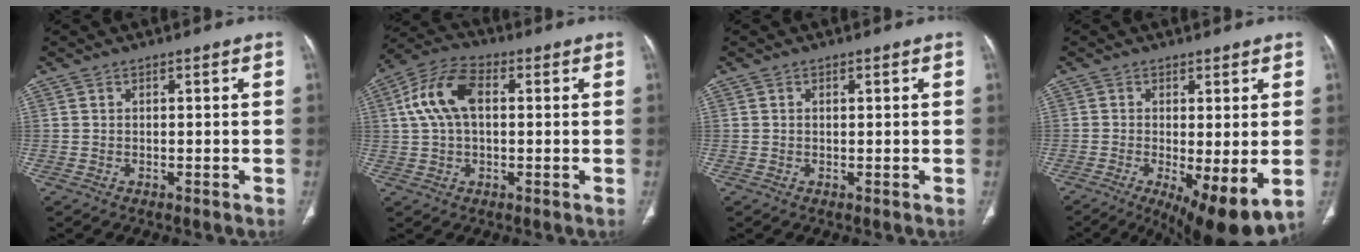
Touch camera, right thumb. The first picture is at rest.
{"total": 10.7, "force": [1.8, 6.2, 8.5], "torque": [-0.174, 0.028, 0.030]}
{"total": 0.6, "force": [0.2, 0.3, 0.4], "torque": [-0.012, 0.001, 0.004]}
{"total": 11.5, "force": [-3.1, 3.6, 10.5], "torque": [-0.165, -0.026, -0.039]}